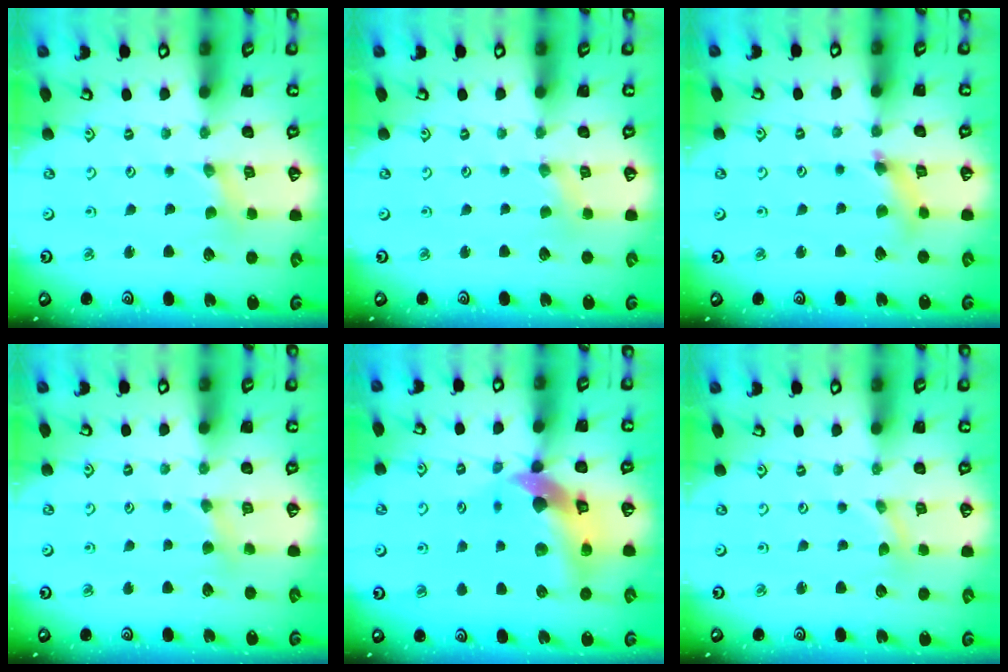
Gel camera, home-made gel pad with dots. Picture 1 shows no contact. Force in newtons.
{"total": 0.6, "press": 0.6, "slide": 0.1}
{"total": 5.3, "press": 5.3, "slide": 0.5}
{"total": 2.7, "press": 2.7, "slide": 0.4}
{"total": 13.7, "press": 13.6, "slide": 1.9}
{"total": 0.0}